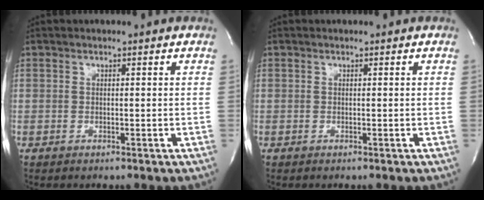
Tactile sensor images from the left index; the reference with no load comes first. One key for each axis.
{"total": 0.0}